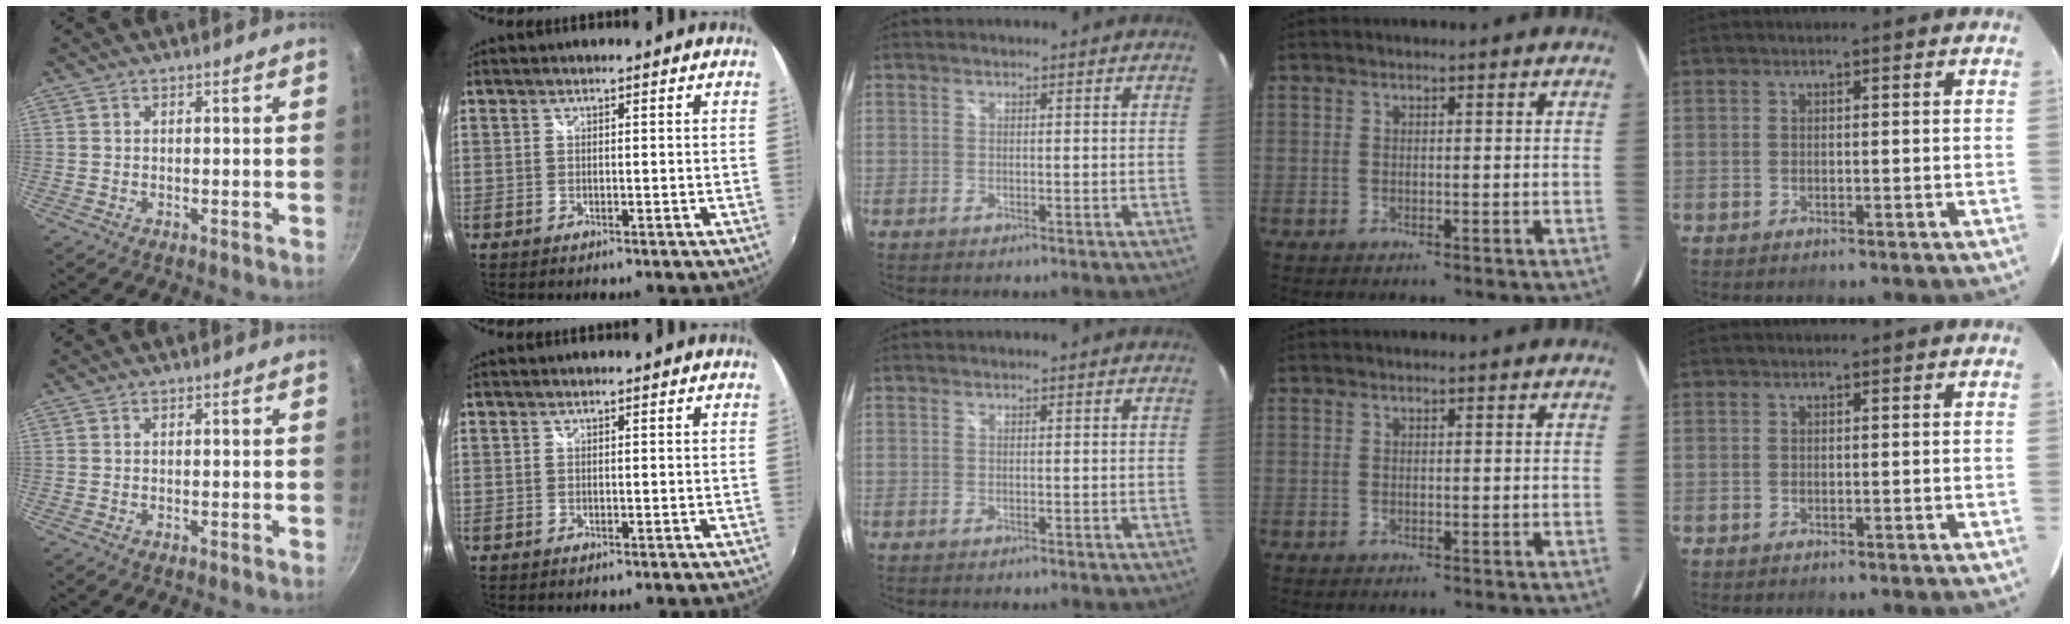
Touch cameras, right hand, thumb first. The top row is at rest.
{}